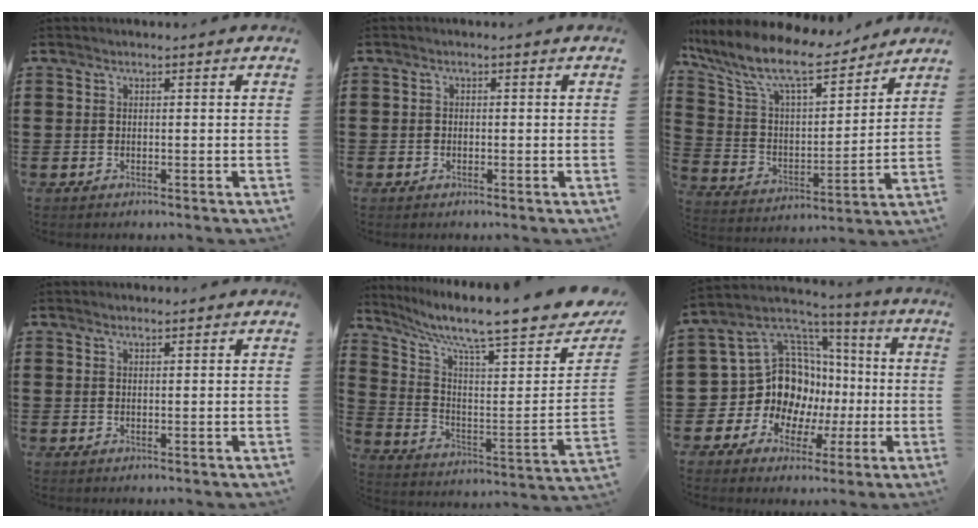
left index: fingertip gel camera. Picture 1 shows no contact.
{"total": 0.6, "force": [-0.3, 0.5, 0.2], "torque": [-0.005, 0.001, -0.006]}
{"total": 10.9, "force": [9.0, 2.4, 5.8], "torque": [-0.150, -0.050, 0.154]}
{"total": 1.0, "force": [0.9, 0.0, 0.2], "torque": [-0.005, 0.000, 0.018]}
{"total": 9.3, "force": [7.9, 0.5, 4.9], "torque": [-0.109, -0.073, 0.122]}
{"total": 13.3, "force": [-0.3, 12.3, 5.2], "torque": [-0.149, -0.020, 0.008]}